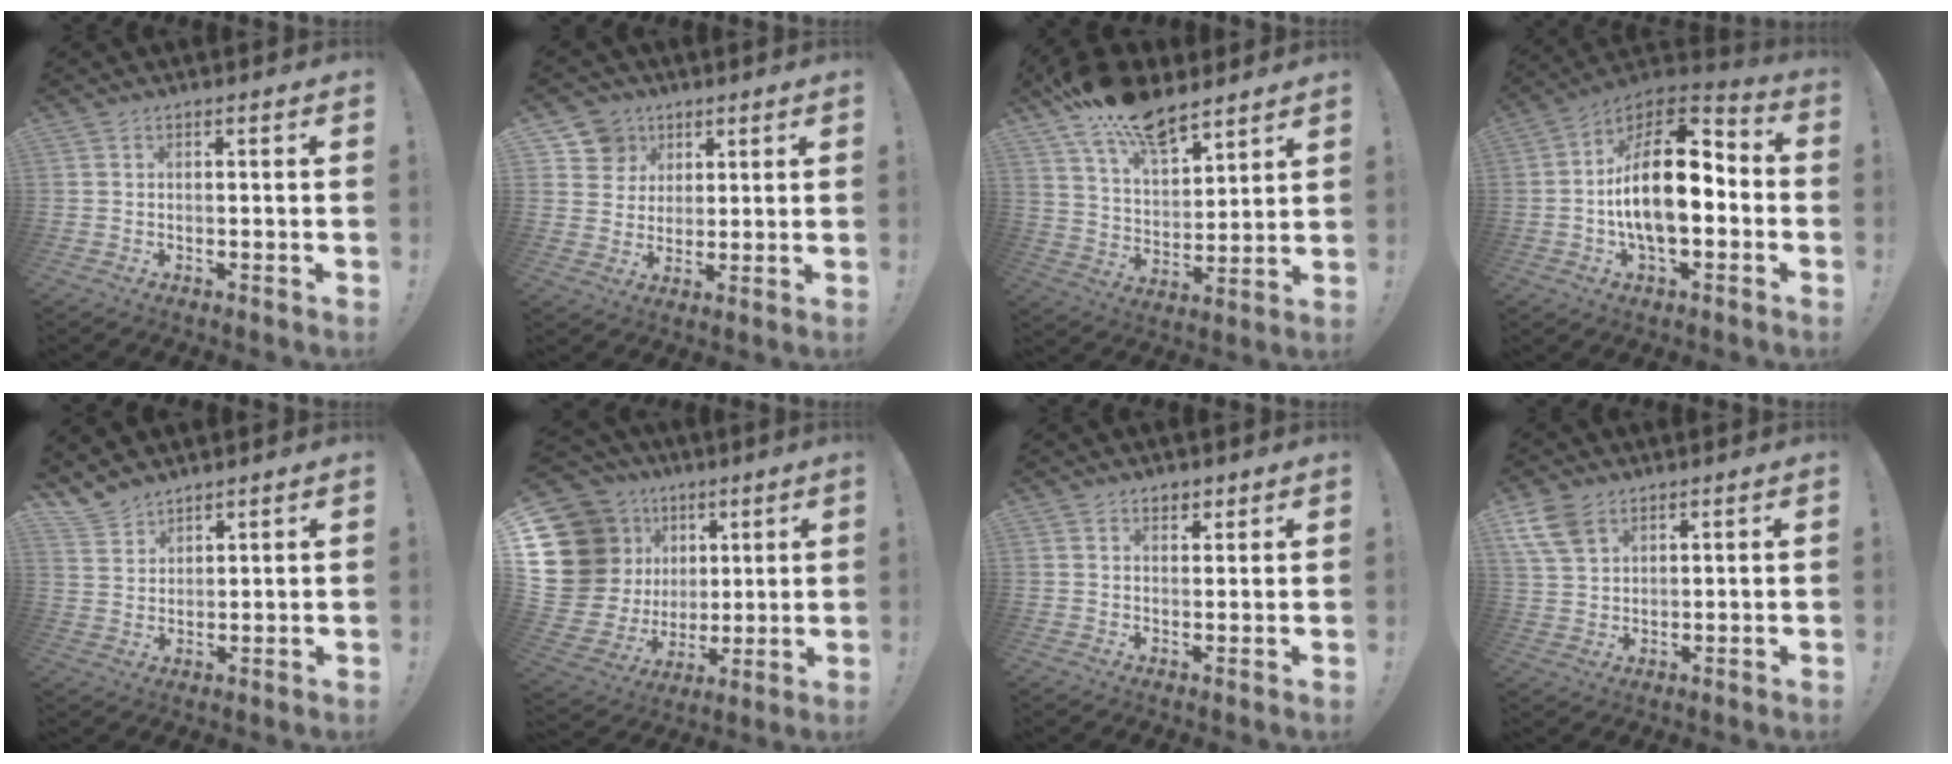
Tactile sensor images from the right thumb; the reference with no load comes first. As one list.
[{"total": 9.0, "force": [4.5, 7.8, 1.2], "torque": [-0.021, -0.030, 0.092]}, {"total": 16.6, "force": [12.7, 7.2, 7.9], "torque": [-0.141, -0.080, 0.230]}, {"total": 19.2, "force": [-1.3, 9.7, 16.6], "torque": [-0.289, 0.007, -0.024]}, {"total": 6.0, "force": [5.3, 2.6, 0.9], "torque": [-0.027, -0.038, 0.106]}, {"total": 20.4, "force": [6.6, 16.8, 9.7], "torque": [-0.201, -0.049, 0.172]}, {"total": 2.8, "force": [2.0, 1.8, 0.6], "torque": [0.001, -0.009, 0.034]}, {"total": 8.7, "force": [4.9, 5.3, 4.7], "torque": [-0.094, -0.012, 0.099]}]